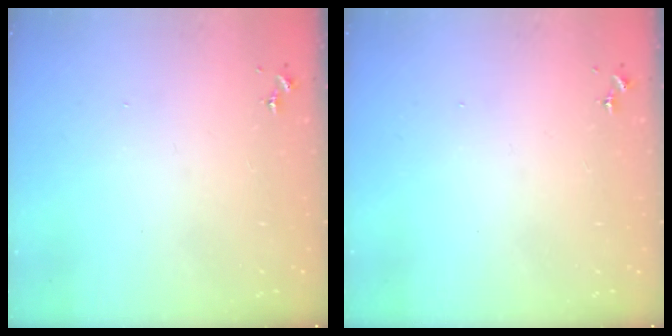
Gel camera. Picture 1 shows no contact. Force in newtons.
{"total": 0.0}